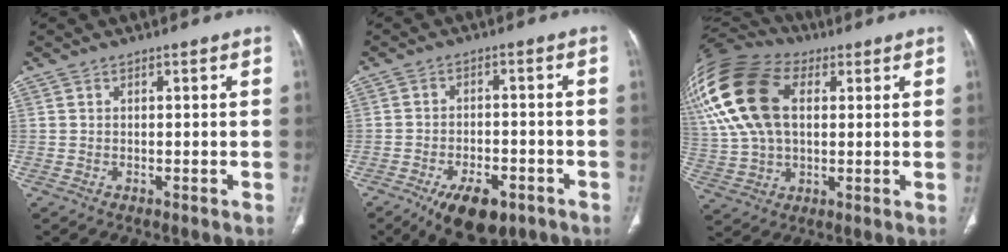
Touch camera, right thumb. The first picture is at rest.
{"total": 10.5, "force": [-6.3, 5.0, 6.7], "torque": [-0.089, 0.018, -0.092]}
{"total": 23.4, "force": [7.2, 14.4, 17.0], "torque": [-0.384, 0.027, 0.133]}